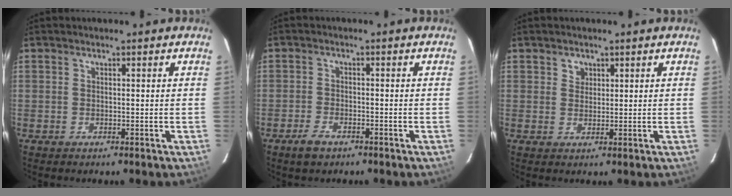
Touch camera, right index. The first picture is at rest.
{"total": 3.6, "force": [-2.6, 1.7, 1.9], "torque": [-0.052, -0.004, -0.049]}
{"total": 1.9, "force": [1.0, 1.6, 0.2], "torque": [0.002, 0.007, 0.015]}